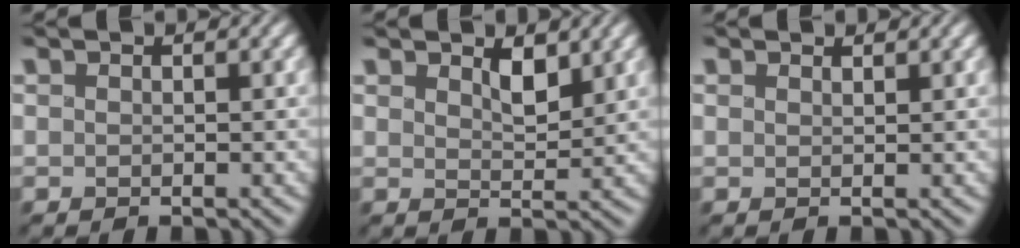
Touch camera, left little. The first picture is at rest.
{"total": 1.9, "force": [1.1, 0.7, 1.4], "torque": [-0.029, -0.004, 0.017]}
{"total": 0.7, "force": [0.7, 0.1, 0.1], "torque": [-0.005, 0.001, 0.012]}